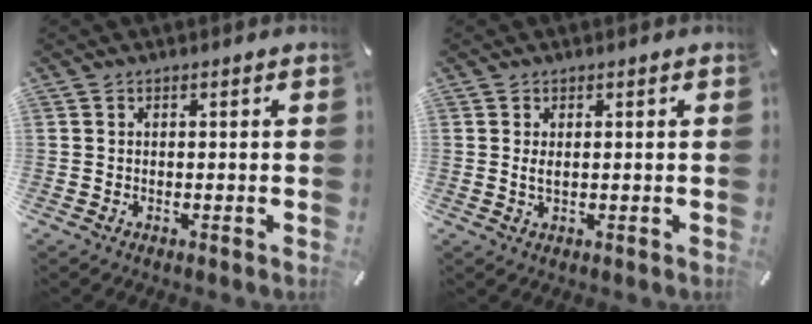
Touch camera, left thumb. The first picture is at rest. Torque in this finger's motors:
{"motor_torque": [-0.04, -0.10, 0.23, 0.01, -0.03]}